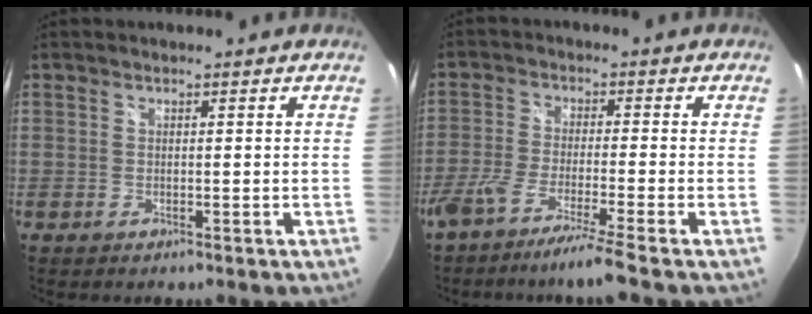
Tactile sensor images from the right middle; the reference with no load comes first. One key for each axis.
{"total": 8.7, "fx": -6.9, "fy": -1.3, "fz": 5.1, "tx": -0.110, "ty": -0.021, "tz": -0.123}